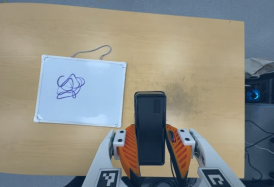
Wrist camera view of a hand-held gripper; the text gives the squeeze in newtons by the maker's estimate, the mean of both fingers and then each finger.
{"total": 3.9, "left": 2.6, "right": 5.2}